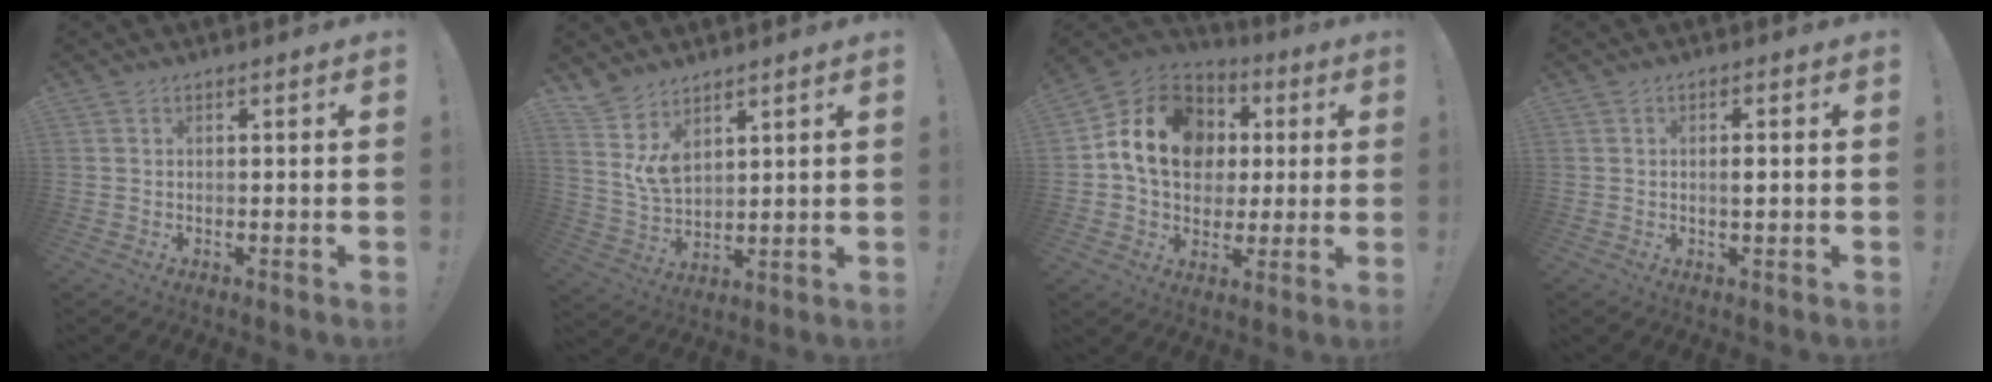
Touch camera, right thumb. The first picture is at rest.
{"total": 8.0, "force": [5.2, 4.5, 4.1], "torque": [-0.074, -0.031, 0.104]}
{"total": 17.7, "force": [3.5, 14.0, 10.1], "torque": [-0.151, 0.003, 0.074]}
{"total": 2.1, "force": [-0.1, 0.5, 2.0], "torque": [-0.021, -0.004, -0.007]}